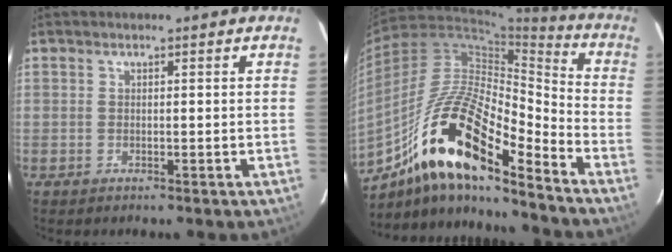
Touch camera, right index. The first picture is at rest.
{"total": 19.0, "force": [-11.6, 4.6, 14.3], "torque": [-0.268, 0.021, -0.197]}